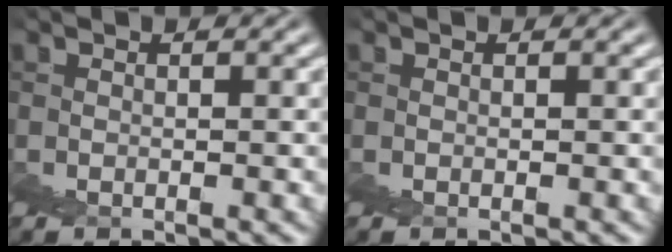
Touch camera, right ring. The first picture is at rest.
{"total": 0.0}